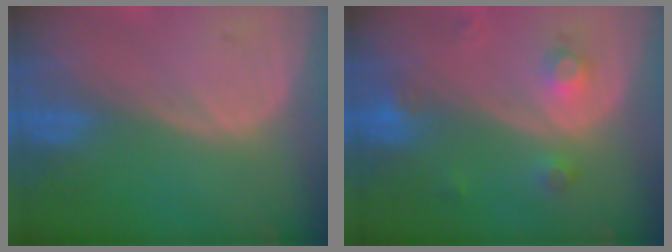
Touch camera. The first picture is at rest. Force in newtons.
{"total": 3.6, "press": 3.2, "slide": 1.6}